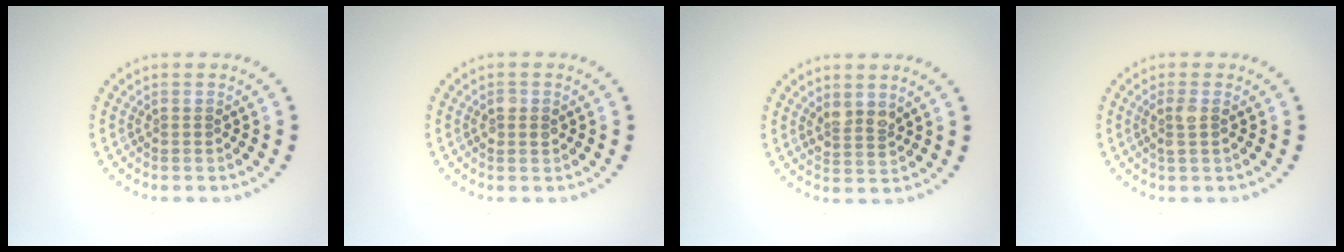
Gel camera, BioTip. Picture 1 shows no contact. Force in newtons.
{"total": 1.1, "press": 1.1, "slide": 0.2}
{"total": 1.7, "press": 1.5, "slide": 0.9}
{"total": 1.5, "press": 1.4, "slide": 0.7}